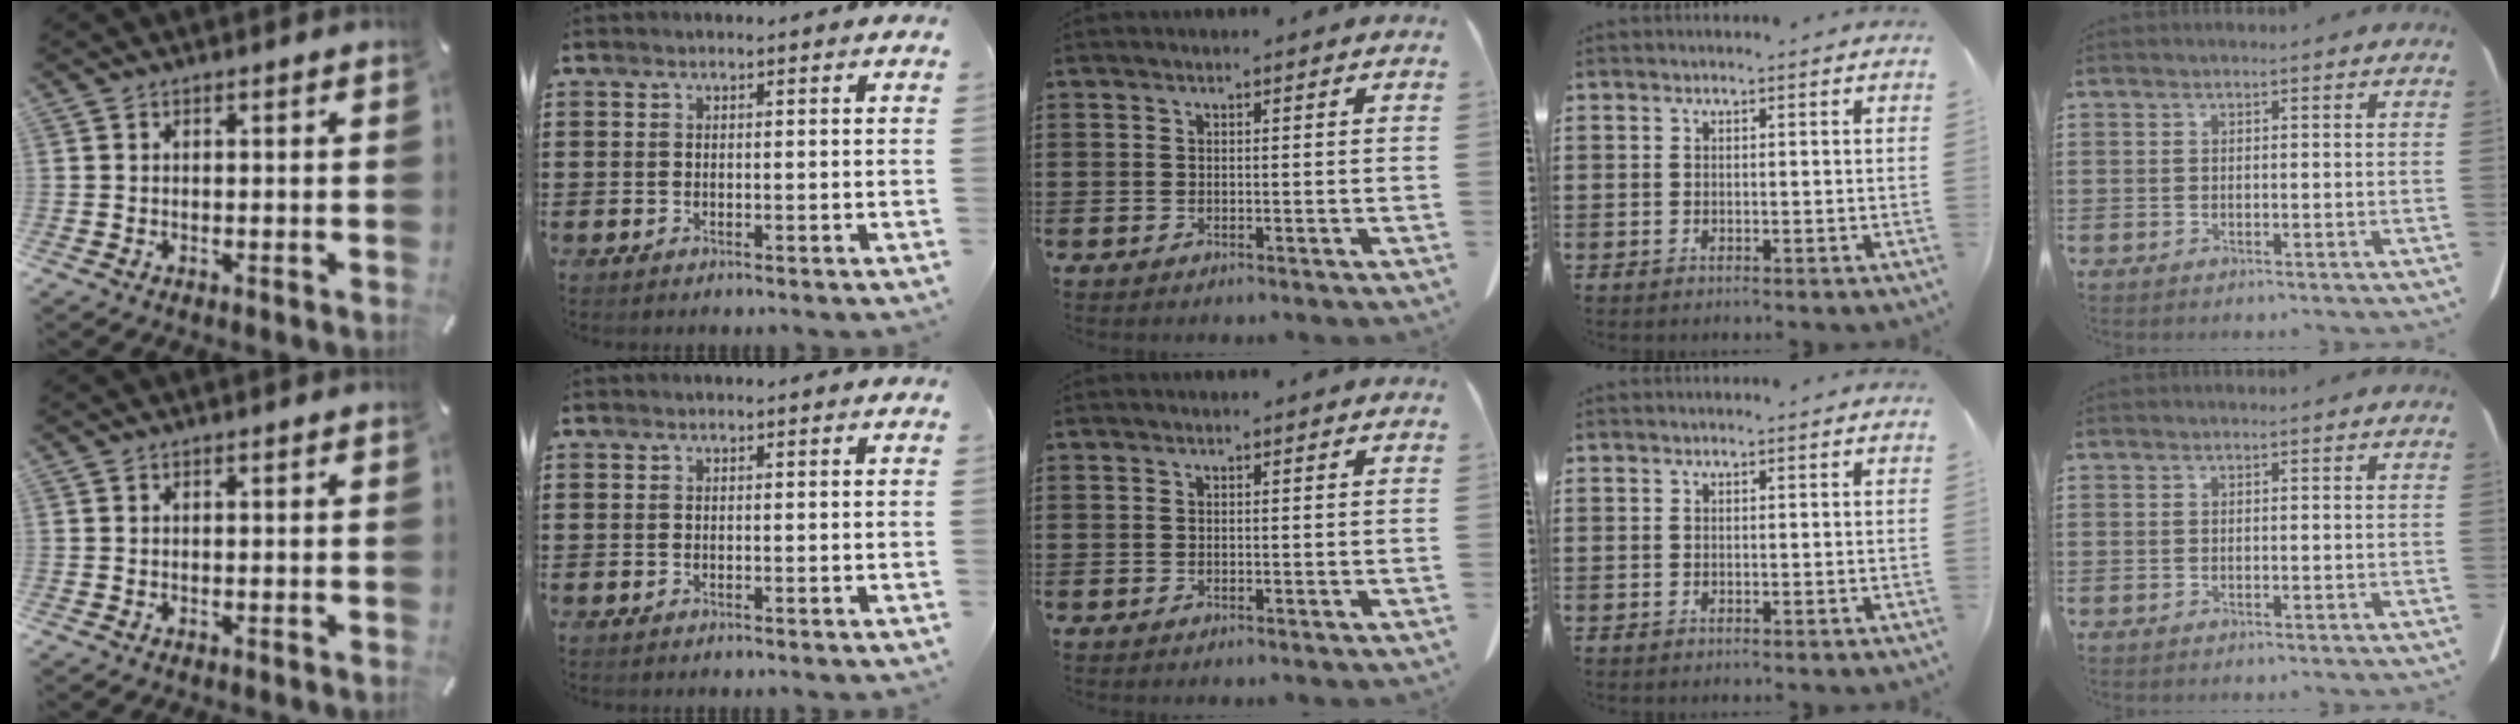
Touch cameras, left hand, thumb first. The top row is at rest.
{}